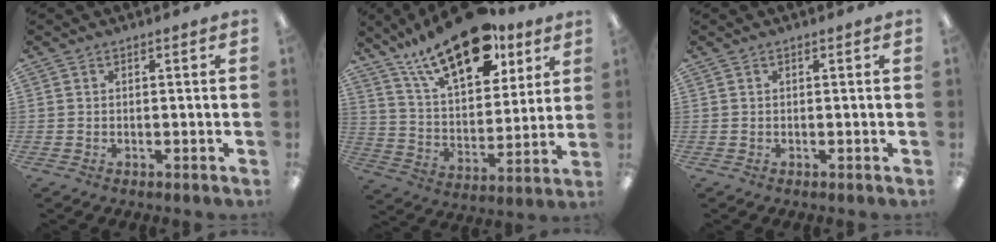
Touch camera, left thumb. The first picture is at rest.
{"total": 22.6, "force": [15.1, 9.9, 13.5], "torque": [-0.221, -0.083, 0.260]}
{"total": 0.0}